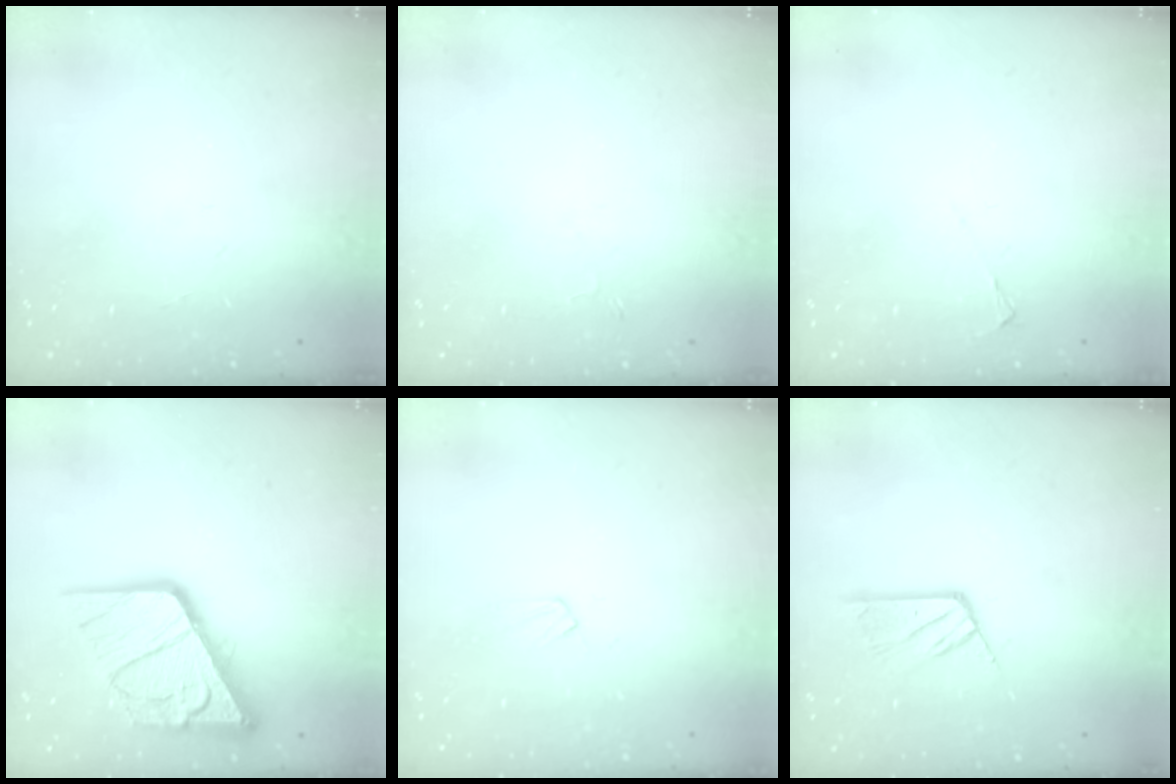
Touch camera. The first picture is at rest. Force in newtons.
{"total": 1.9, "press": 1.9, "slide": 0.3}
{"total": 1.7, "press": 1.7, "slide": 0.3}
{"total": 20.2, "press": 20.1, "slide": 2.2}
{"total": 4.6, "press": 4.6, "slide": 0.6}
{"total": 10.0, "press": 10.0, "slide": 0.7}